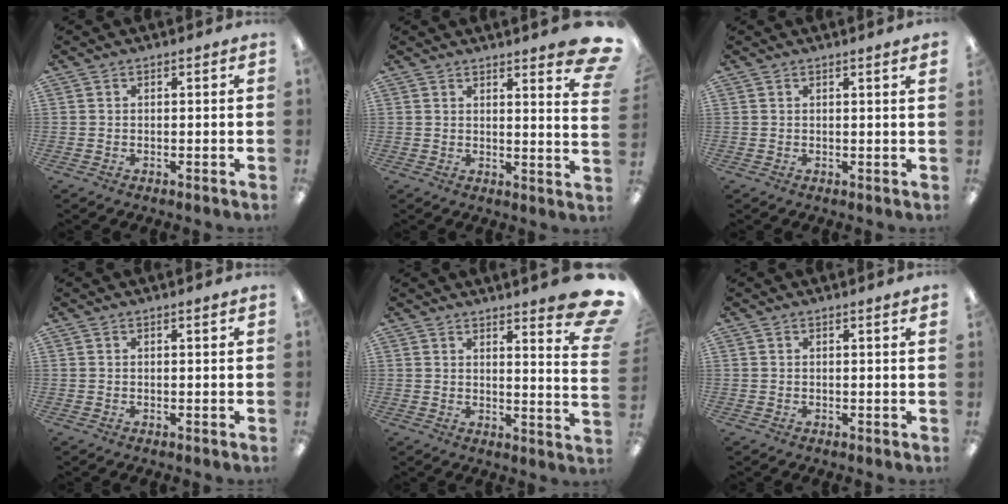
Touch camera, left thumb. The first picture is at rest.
{"total": 6.0, "force": [4.6, 0.6, 3.8], "torque": [-0.045, -0.038, 0.074]}
{"total": 1.0, "force": [0.8, -0.2, 0.6], "torque": [-0.011, -0.002, 0.014]}
{"total": 0.7, "force": [0.5, 0.0, 0.5], "torque": [-0.009, 0.000, 0.008]}
{"total": 9.4, "force": [6.7, 1.4, 6.4], "torque": [-0.081, -0.059, 0.111]}
{"total": 0.8, "force": [0.6, -0.2, 0.5], "torque": [-0.009, -0.001, 0.011]}